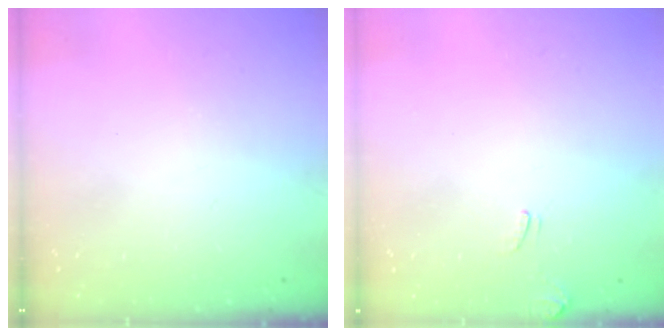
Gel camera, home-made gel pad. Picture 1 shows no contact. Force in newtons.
{"total": 0.0}